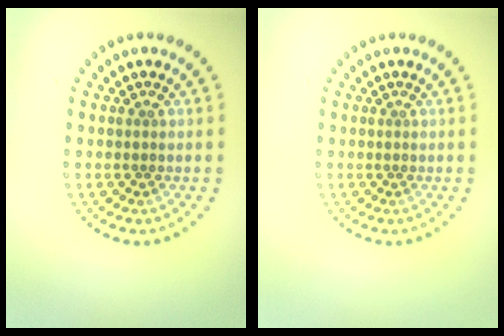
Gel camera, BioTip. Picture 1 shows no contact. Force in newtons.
{"total": 0.0}